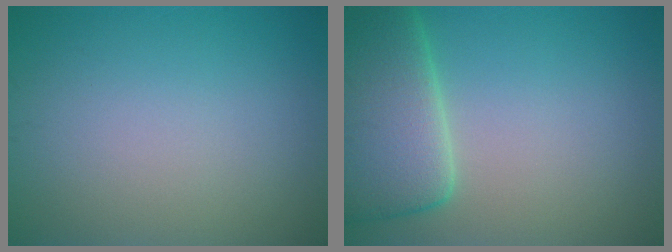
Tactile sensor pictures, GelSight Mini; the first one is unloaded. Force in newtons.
{"total": 7.7, "press": 7.7, "slide": 0.9}